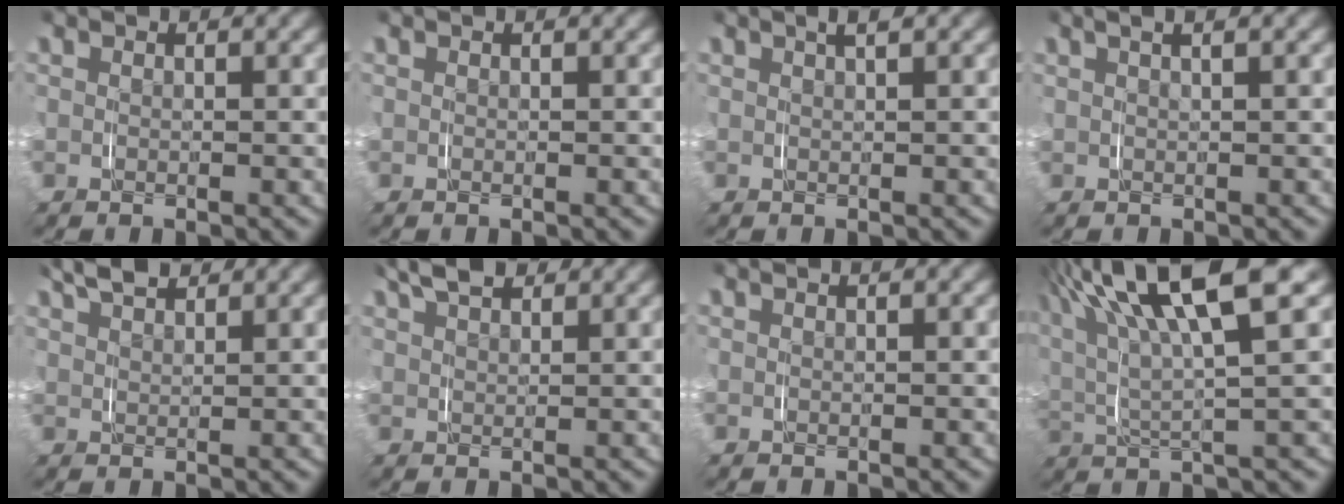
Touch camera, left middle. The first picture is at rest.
{"total": 0.0}
{"total": 1.8, "force": [1.2, 0.2, 1.4], "torque": [-0.019, 0.011, 0.018]}
{"total": 3.6, "force": [2.2, 1.1, 2.7], "torque": [-0.029, 0.019, 0.029]}
{"total": 2.5, "force": [2.4, 0.2, 0.8], "torque": [-0.017, 0.003, 0.044]}
{"total": 2.6, "force": [2.4, 0.4, 1.0], "torque": [-0.022, 0.004, 0.044]}
{"total": 0.0}
{"total": 9.5, "force": [4.6, 3.4, 7.6], "torque": [-0.141, 0.005, 0.071]}